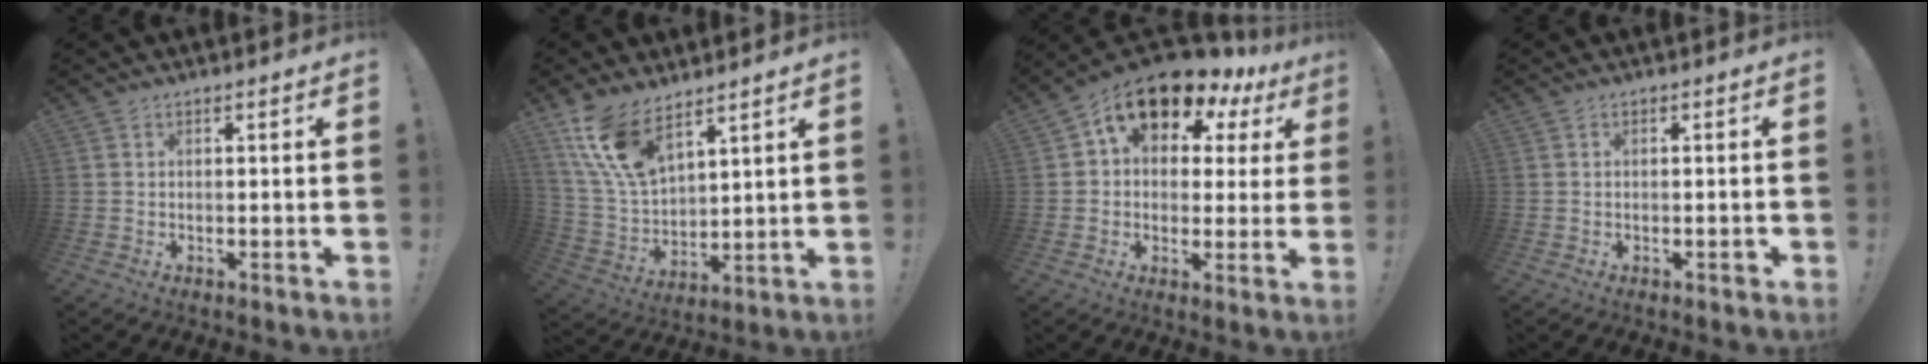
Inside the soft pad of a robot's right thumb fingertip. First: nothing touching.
{"total": 14.2, "force": [9.9, 6.4, 7.9], "torque": [-0.171, -0.059, 0.190]}
{"total": 12.4, "force": [8.3, 6.9, 6.2], "torque": [-0.100, -0.063, 0.149]}
{"total": 0.9, "force": [-0.6, 0.3, 0.6], "torque": [-0.015, 0.005, -0.009]}